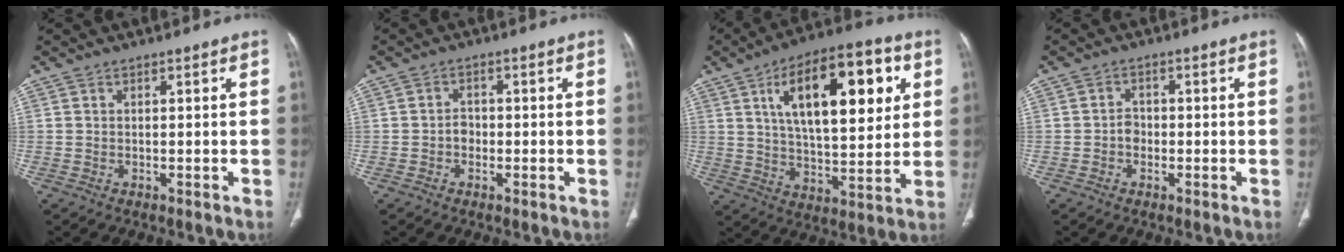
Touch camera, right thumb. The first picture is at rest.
{"total": 2.1, "force": [-0.7, 1.7, 1.0], "torque": [-0.004, 0.008, -0.015]}
{"total": 22.4, "force": [7.5, 9.8, 18.7], "torque": [-0.254, -0.011, 0.116]}
{"total": 2.1, "force": [-0.7, 1.7, 1.0], "torque": [-0.004, 0.008, -0.016]}